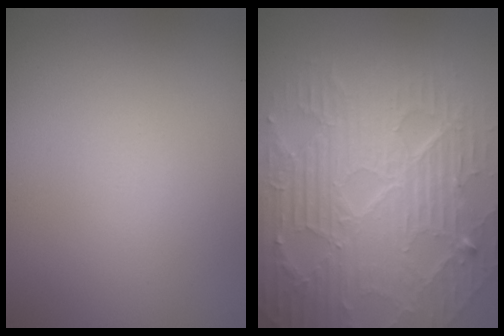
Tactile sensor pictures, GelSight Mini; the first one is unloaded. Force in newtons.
{"total": 10.3, "press": 6.6, "slide": 7.9}